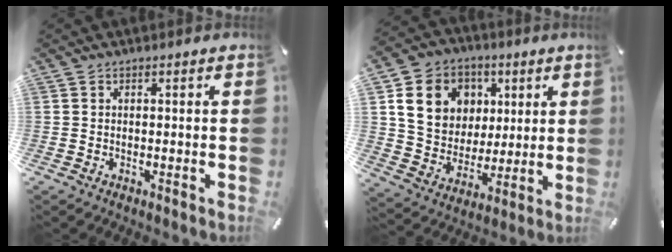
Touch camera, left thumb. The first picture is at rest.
{"total": 14.4, "force": [4.5, 12.6, 5.2], "torque": [-0.094, -0.006, 0.091]}